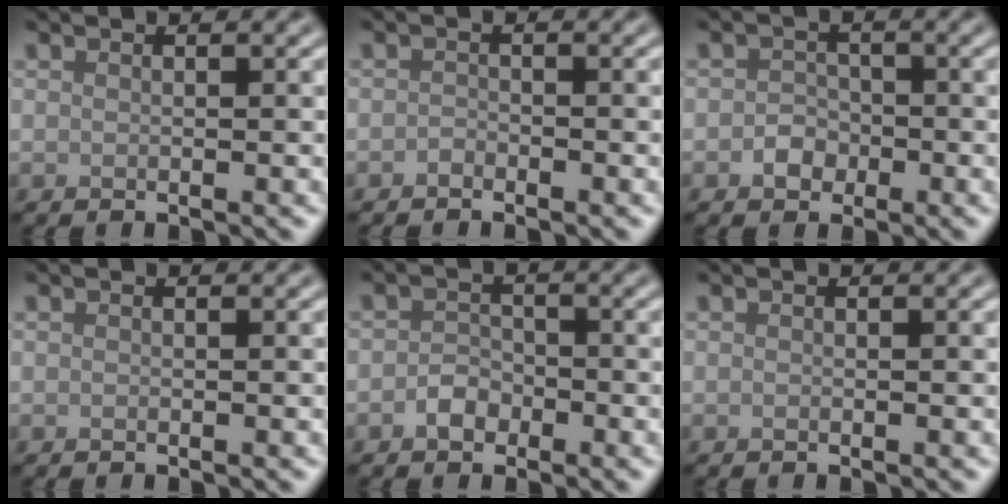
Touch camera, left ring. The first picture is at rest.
{"total": 0.7, "force": [-0.6, 0.3, 0.1], "torque": [-0.001, -0.001, -0.012]}
{"total": 1.7, "force": [-0.7, 1.5, 0.6], "torque": [-0.003, 0.003, -0.015]}
{"total": 0.0}
{"total": 1.8, "force": [-0.9, 1.3, 0.6], "torque": [-0.007, 0.005, -0.020]}
{"total": 0.0}